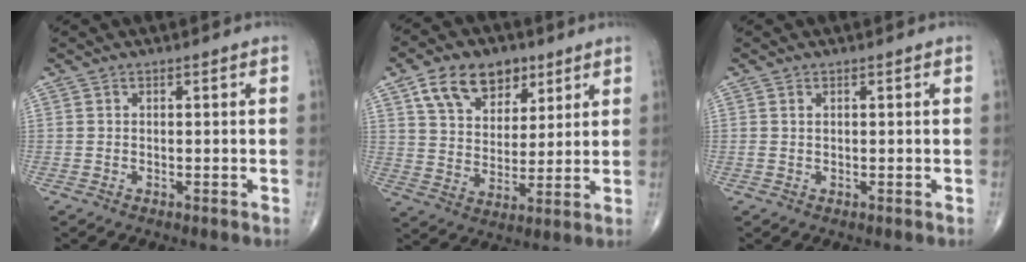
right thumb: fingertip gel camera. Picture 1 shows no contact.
{"total": 13.0, "force": [6.9, 8.5, 6.9], "torque": [-0.086, -0.023, 0.125]}
{"total": 0.8, "force": [0.3, 0.4, 0.6], "torque": [-0.016, 0.002, 0.007]}